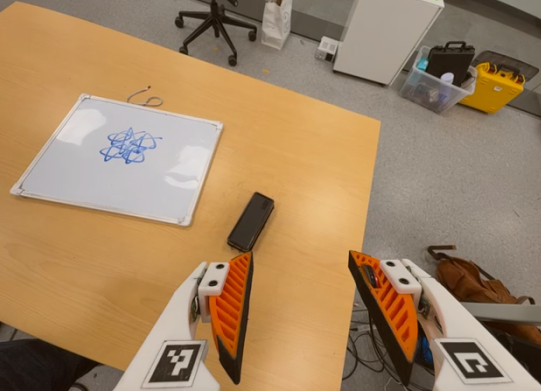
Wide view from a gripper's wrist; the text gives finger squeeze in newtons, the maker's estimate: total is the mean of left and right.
{"total": 0.0}